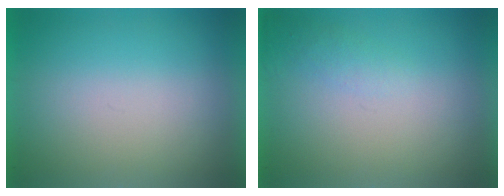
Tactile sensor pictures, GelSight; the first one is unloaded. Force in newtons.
{"total": 1.1}